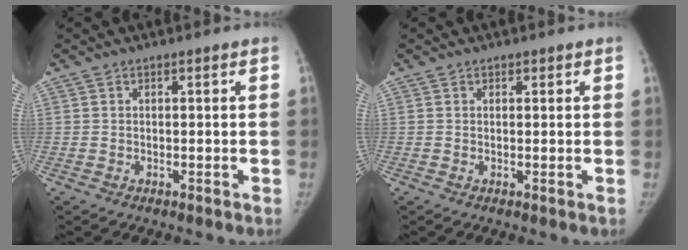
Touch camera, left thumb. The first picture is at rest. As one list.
[{"total": 0.9, "force": [0.6, 0.6, 0.2], "torque": [0.008, -0.003, 0.006]}]